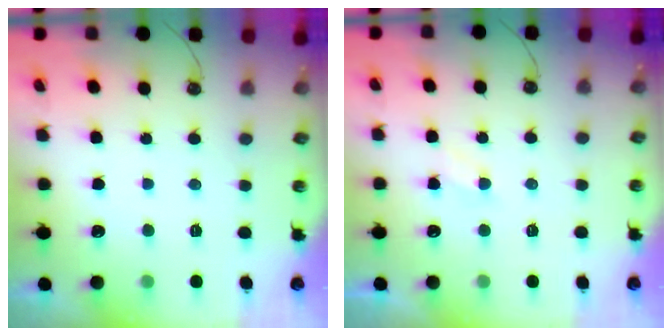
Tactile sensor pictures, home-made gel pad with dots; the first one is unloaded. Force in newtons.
{"total": 2.9, "press": 2.9, "slide": 0.4}